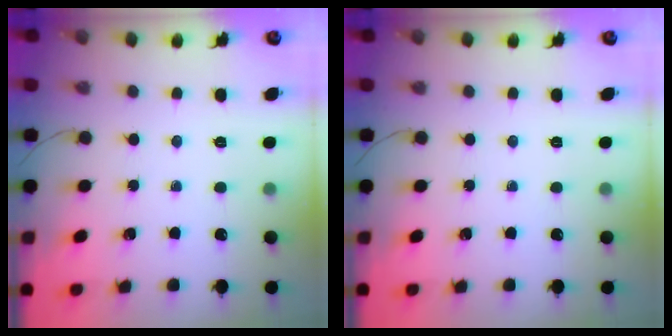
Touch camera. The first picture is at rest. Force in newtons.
{"total": 0.0}